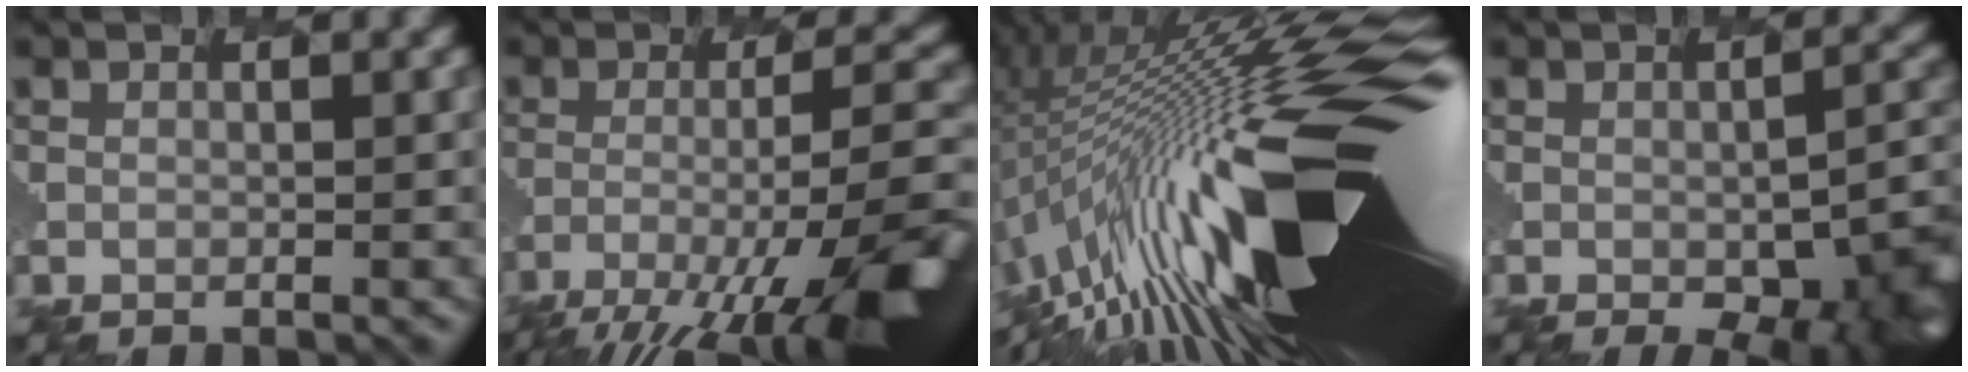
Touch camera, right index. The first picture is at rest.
{"total": 13.9, "force": [-8.5, 3.5, 10.4], "torque": [-0.173, -0.010, -0.127]}
{"total": 18.8, "force": [-1.5, 5.1, 18.0], "torque": [-0.291, 0.019, -0.049]}
{"total": 8.1, "force": [-3.5, 3.2, 6.6], "torque": [-0.090, -0.023, -0.035]}